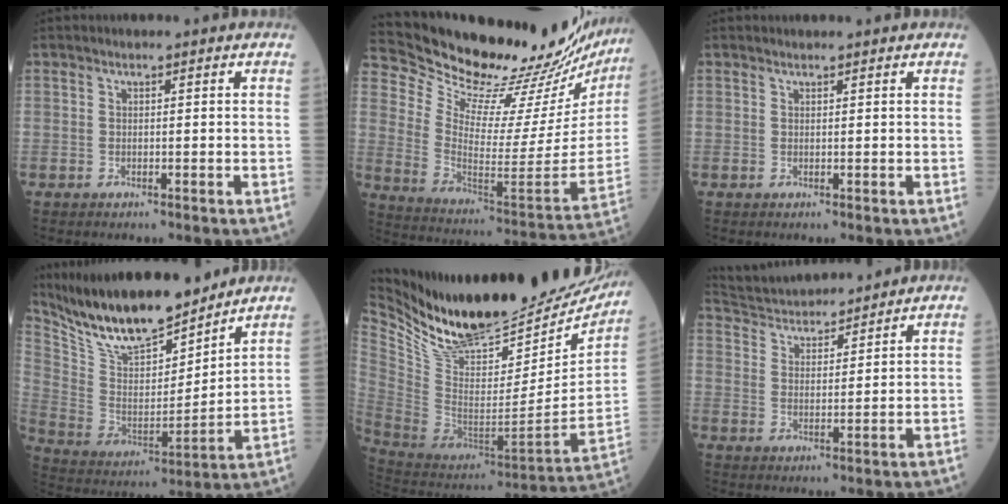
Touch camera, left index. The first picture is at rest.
{"total": 29.2, "force": [27.4, 3.1, 9.6], "torque": [-0.165, -0.130, 0.370]}
{"total": 0.6, "force": [0.6, 0.1, 0.1], "torque": [-0.005, 0.004, 0.010]}
{"total": 17.6, "force": [15.4, 3.6, 7.7], "torque": [-0.155, -0.006, 0.289]}
{"total": 30.6, "force": [25.8, 8.8, 14.0], "torque": [-0.251, -0.063, 0.381]}
{"total": 11.1, "force": [10.6, 1.6, 2.7], "torque": [-0.059, 0.021, 0.183]}